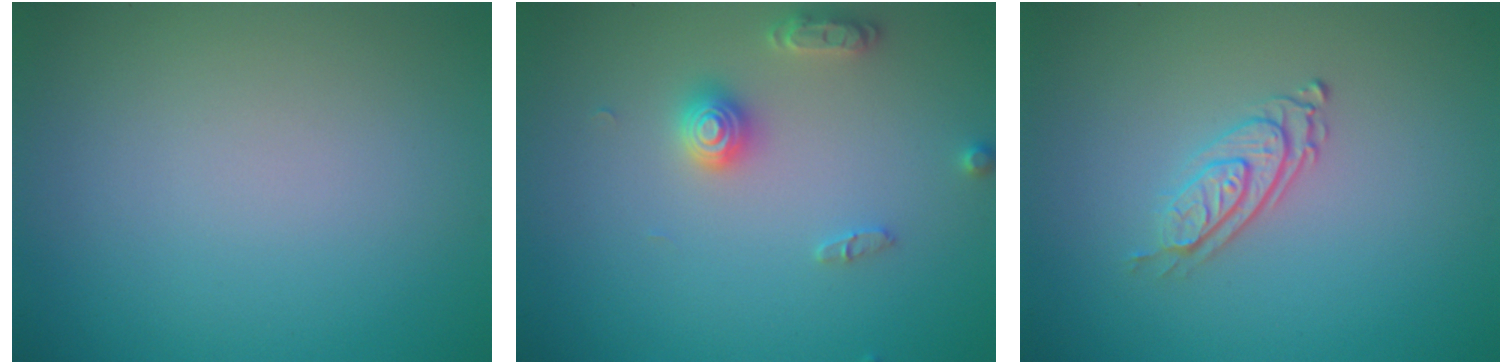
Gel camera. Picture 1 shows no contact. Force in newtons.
{"total": 2.8, "press": 2.8, "slide": 0.3}
{"total": 2.8, "press": 2.0, "slide": 2.0}